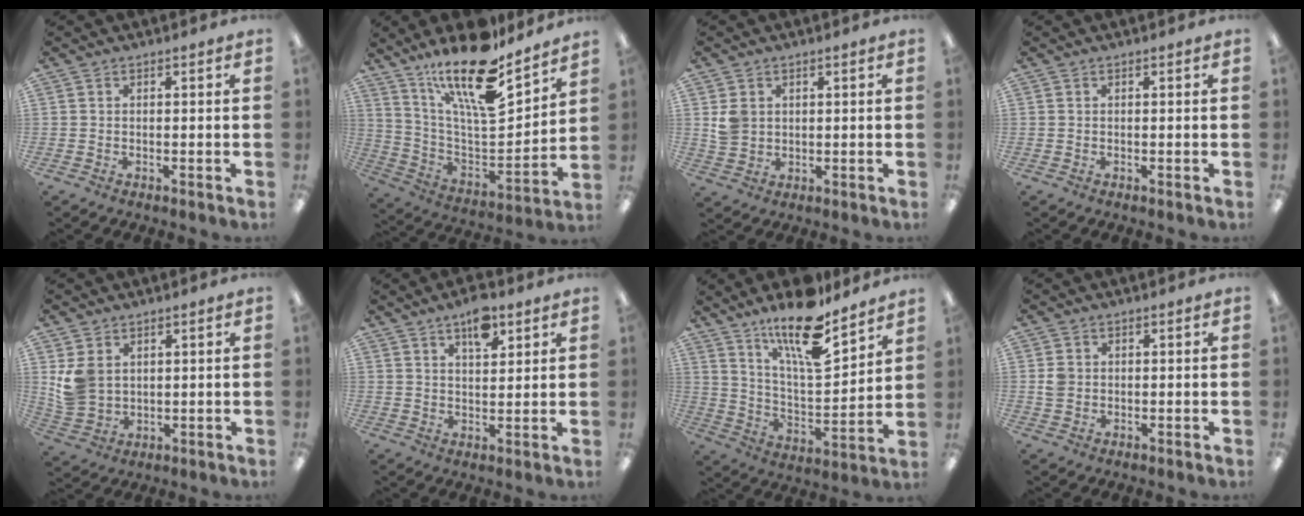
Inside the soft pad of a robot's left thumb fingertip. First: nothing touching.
{"total": 22.3, "force": [16.5, 6.5, 13.5], "torque": [-0.244, -0.117, 0.278]}
{"total": 4.3, "force": [1.5, 3.7, 1.6], "torque": [-0.022, 0.001, 0.026]}
{"total": 0.0}
{"total": 6.7, "force": [2.6, 5.3, 3.0], "torque": [-0.065, 0.000, 0.054]}
{"total": 7.8, "force": [5.1, 3.4, 4.8], "torque": [-0.065, -0.024, 0.085]}
{"total": 17.7, "force": [13.5, 4.8, 10.4], "torque": [-0.181, -0.086, 0.225]}
{"total": 2.6, "force": [0.3, 2.4, 1.1], "torque": [-0.015, 0.002, 0.003]}